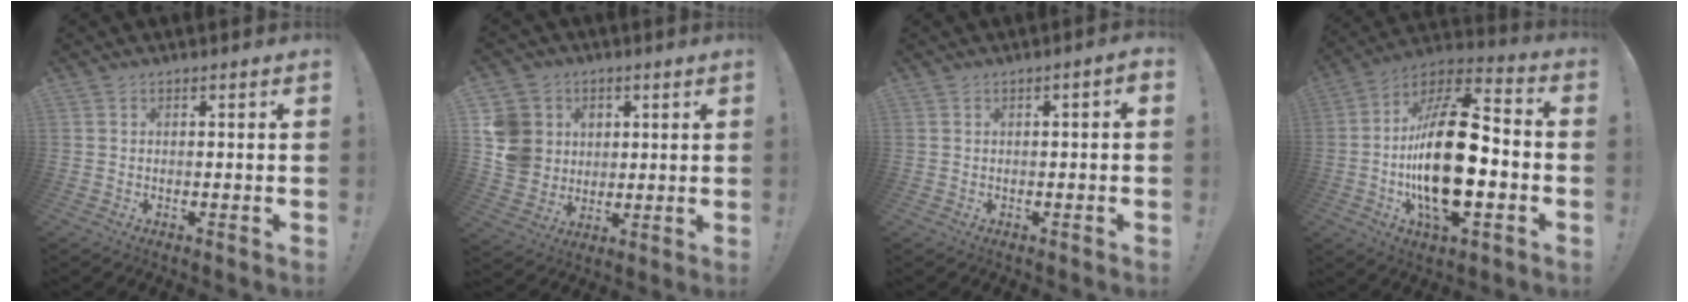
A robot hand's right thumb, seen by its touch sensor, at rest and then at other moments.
{"total": 12.0, "force": [2.8, 11.1, 3.8], "torque": [-0.068, -0.012, 0.061]}
{"total": 1.2, "force": [-0.3, 0.0, 1.2], "torque": [-0.019, 0.002, -0.006]}
{"total": 25.9, "force": [-4.0, 11.6, 22.8], "torque": [-0.437, 0.022, -0.066]}